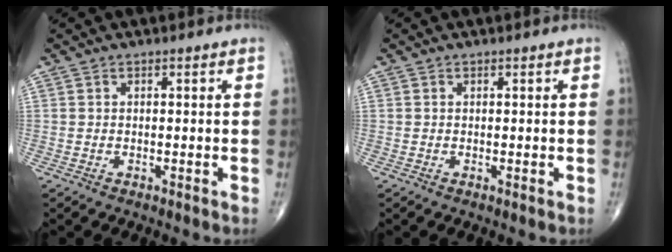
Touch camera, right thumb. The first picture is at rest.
{"total": 0.0}